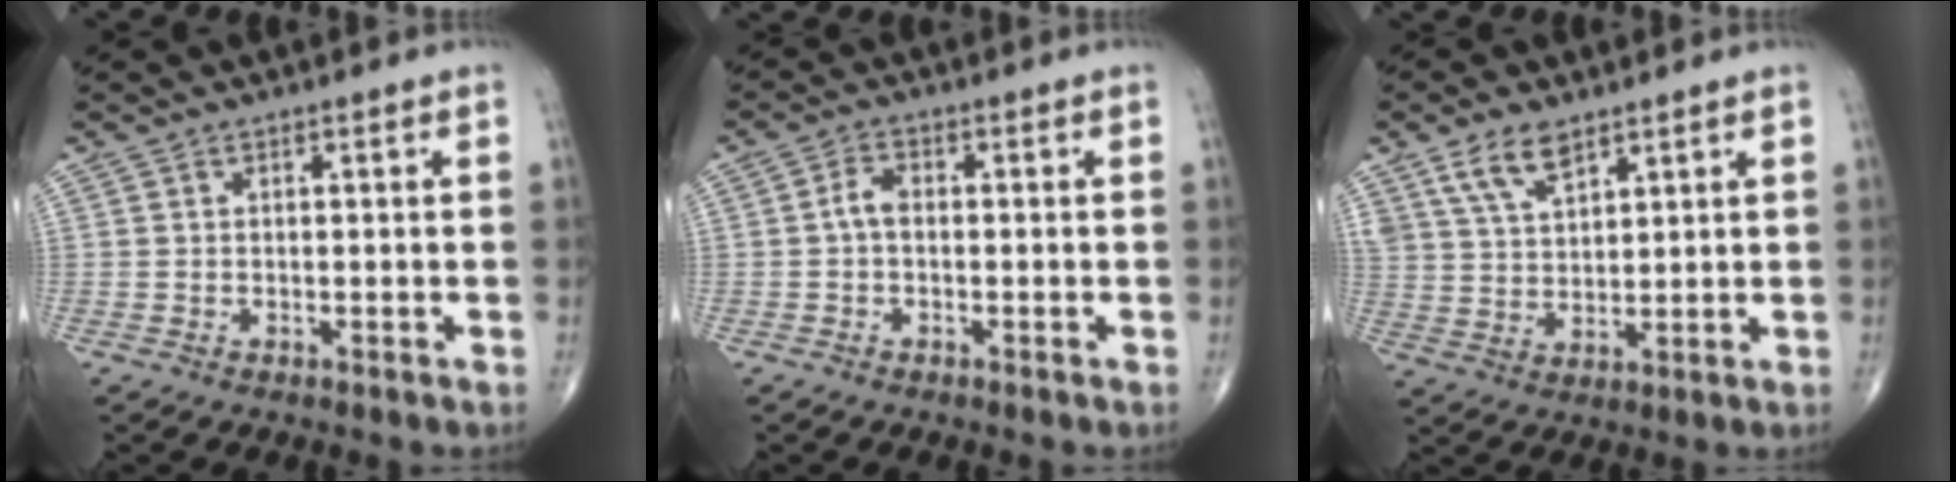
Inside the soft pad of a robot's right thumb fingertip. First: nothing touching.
{"total": 2.6, "force": [-0.3, 1.6, 2.1], "torque": [-0.039, 0.011, -0.013]}
{"total": 7.4, "force": [4.9, 3.5, 4.4], "torque": [-0.072, -0.021, 0.099]}